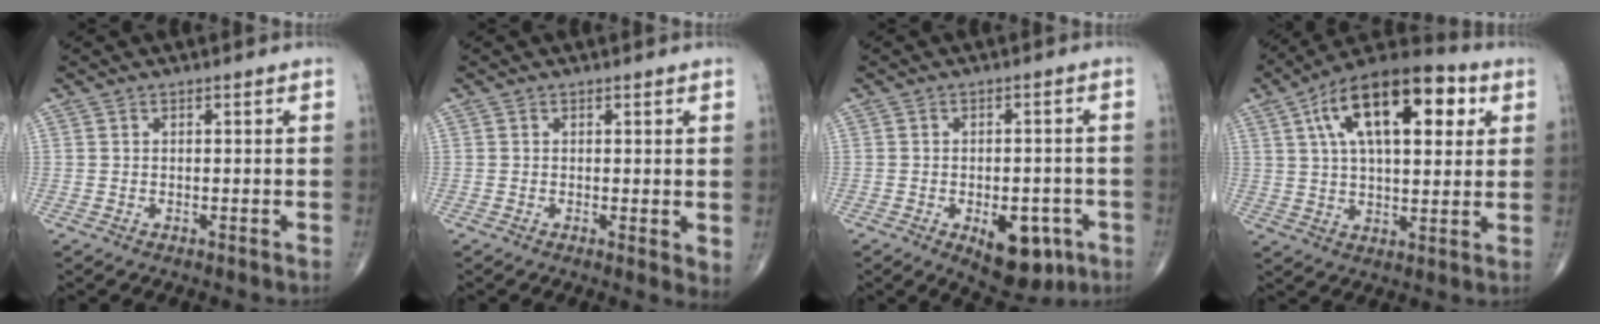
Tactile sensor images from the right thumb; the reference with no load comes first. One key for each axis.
{"total": 2.6, "fx": 0.3, "fy": 0.9, "fz": 2.4, "tx": -0.034, "ty": -0.010, "tz": 0.001}
{"total": 10.3, "fx": -4.2, "fy": 5.4, "fz": 7.6, "tx": -0.077, "ty": 0.011, "tz": -0.047}
{"total": 21.3, "fx": 7.4, "fy": 9.9, "fz": 17.3, "tx": -0.264, "ty": 0.009, "tz": 0.113}